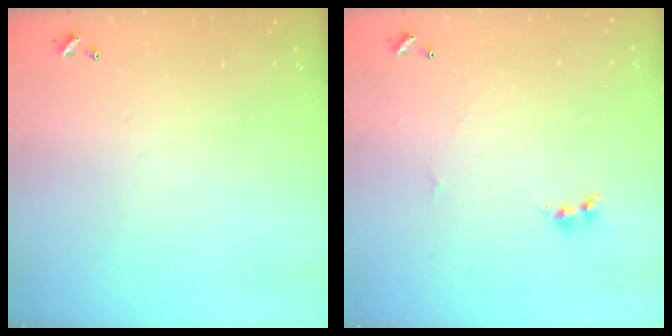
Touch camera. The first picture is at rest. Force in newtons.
{"total": 1.6, "press": 1.6, "slide": 0.2}